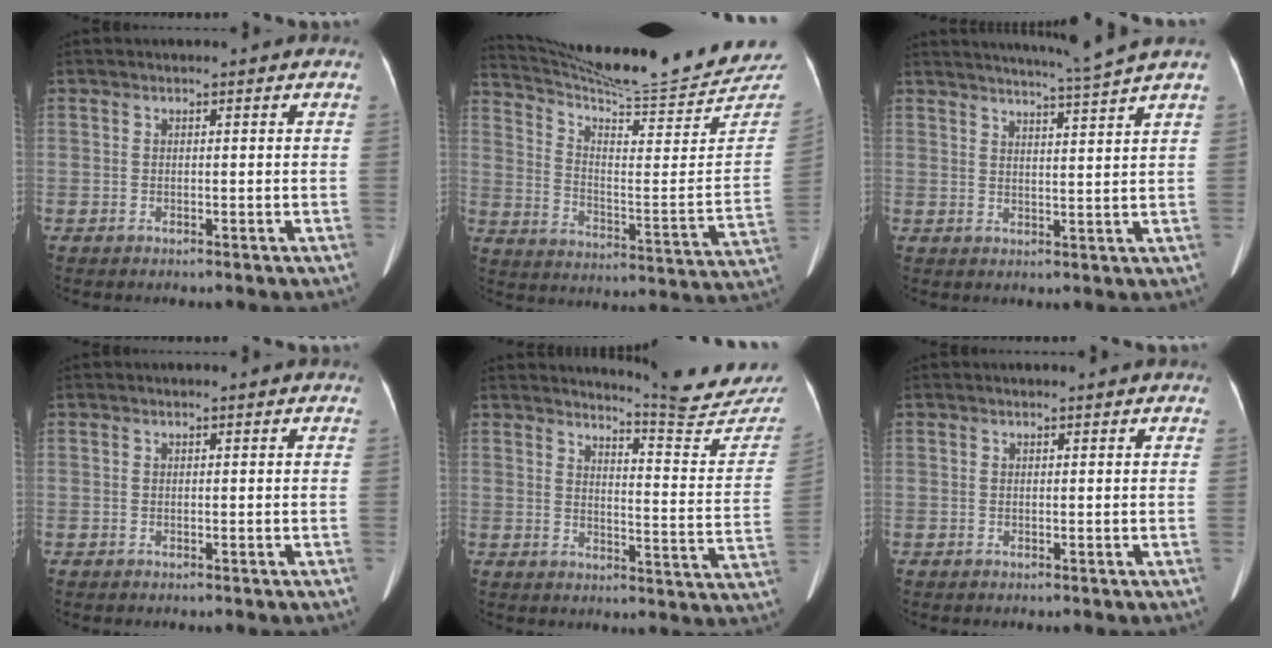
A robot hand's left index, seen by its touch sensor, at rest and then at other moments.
{"total": 24.8, "force": [23.7, -0.4, 7.4], "torque": [-0.126, -0.115, 0.324]}
{"total": 7.4, "force": [6.6, -2.4, 2.5], "torque": [-0.041, -0.018, 0.095]}
{"total": 0.0}
{"total": 15.1, "force": [15.0, -0.8, 1.8], "torque": [-0.018, -0.117, 0.167]}
{"total": 1.0, "force": [1.0, 0.1, 0.3], "torque": [-0.007, 0.010, 0.014]}